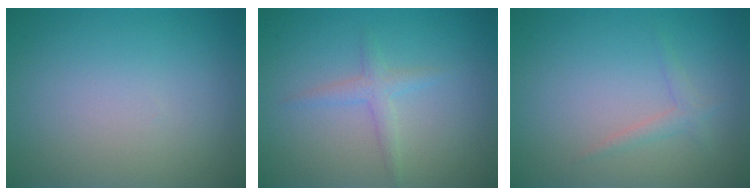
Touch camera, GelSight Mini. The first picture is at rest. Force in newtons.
{"total": 1.6, "press": 1.6, "slide": 0.1}
{"total": 1.2, "press": 1.2, "slide": 0.0}